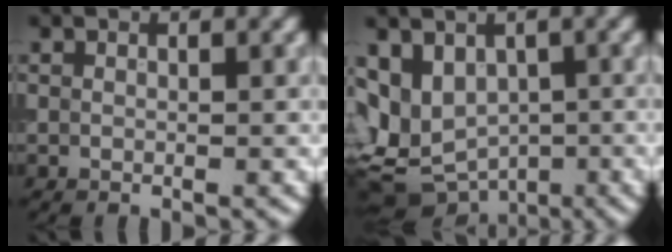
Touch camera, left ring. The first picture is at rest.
{"total": 9.0, "force": [-1.3, 7.7, 4.5], "torque": [-0.091, -0.013, -0.004]}